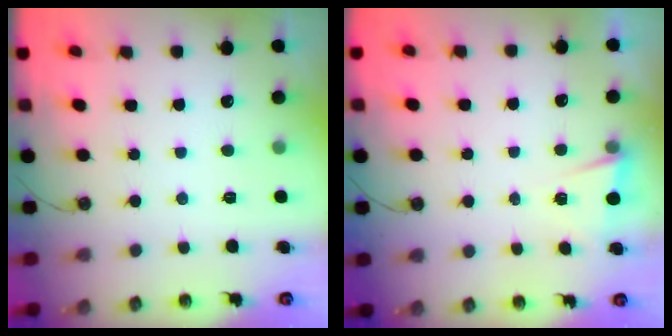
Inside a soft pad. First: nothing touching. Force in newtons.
{"total": 2.8, "press": 2.6, "slide": 1.0}